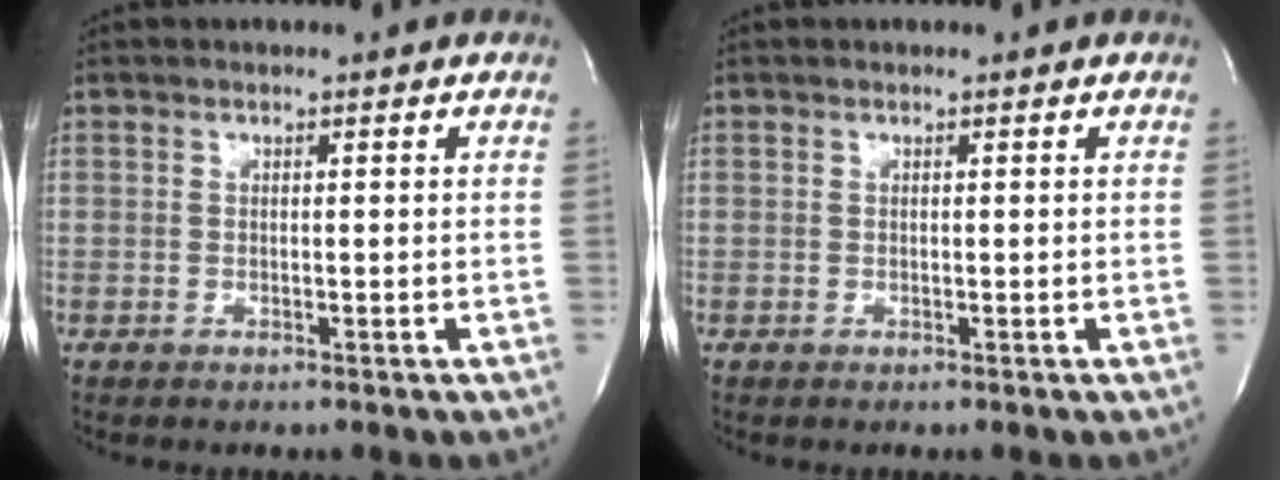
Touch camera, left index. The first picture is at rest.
{"total": 0.0}